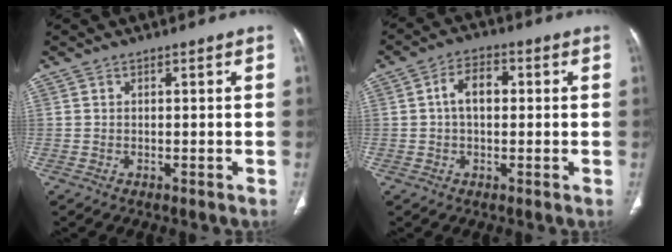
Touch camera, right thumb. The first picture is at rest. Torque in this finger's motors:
{"motor_torque": [0.82, 2.56, 1.16, -0.10, 0.09]}